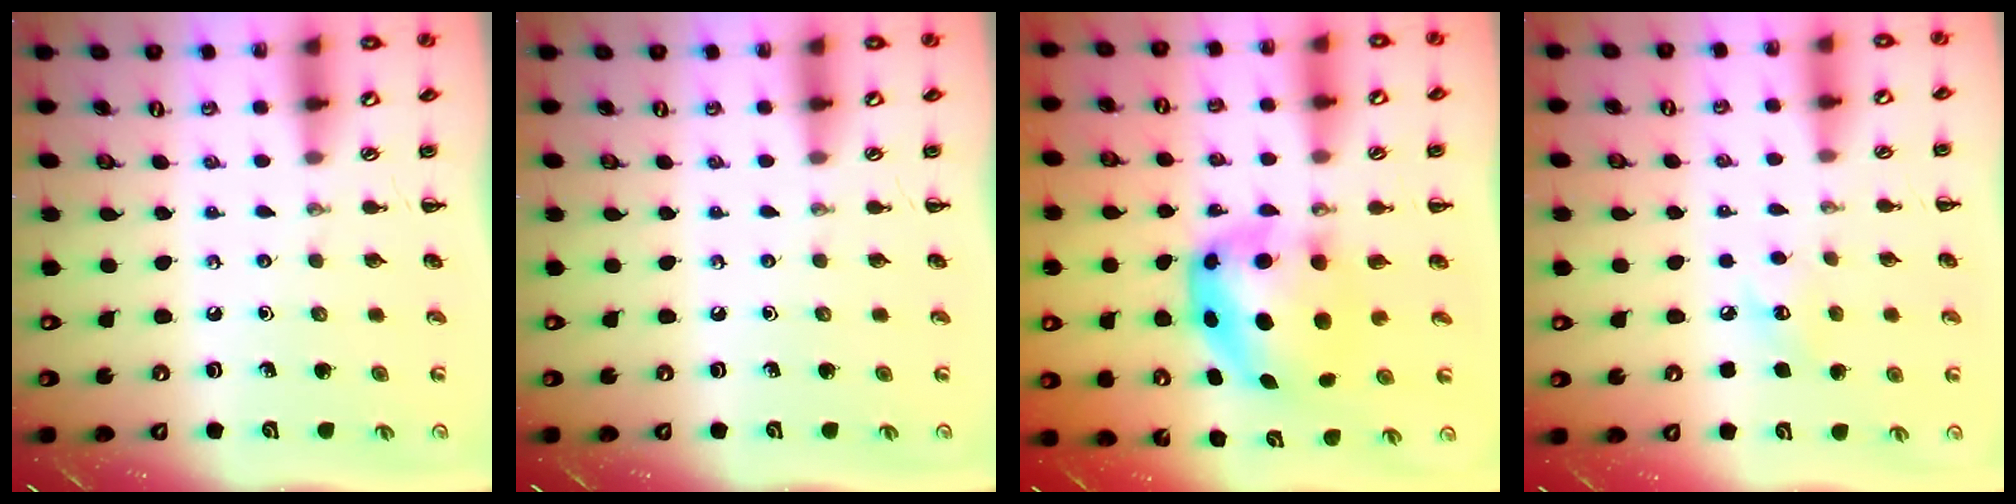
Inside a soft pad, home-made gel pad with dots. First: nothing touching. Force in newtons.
{"total": 0.0}
{"total": 6.8, "press": 6.7, "slide": 1.3}
{"total": 5.7, "press": 5.7, "slide": 0.8}